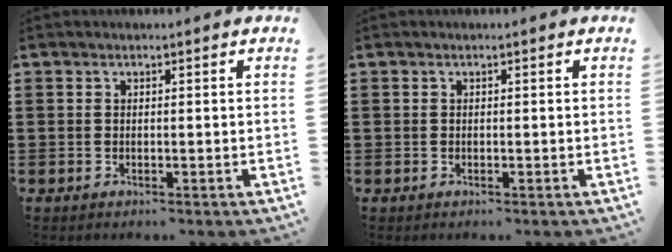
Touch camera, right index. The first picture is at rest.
{"total": 0.0}